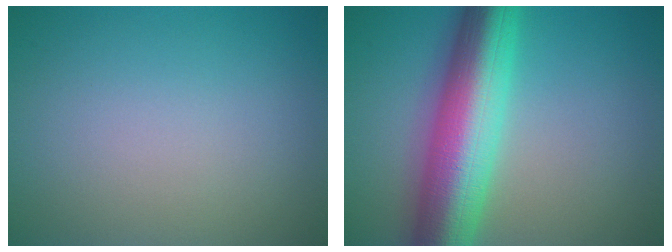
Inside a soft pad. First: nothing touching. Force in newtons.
{"total": 11.2, "press": 11.2, "slide": 0.3}